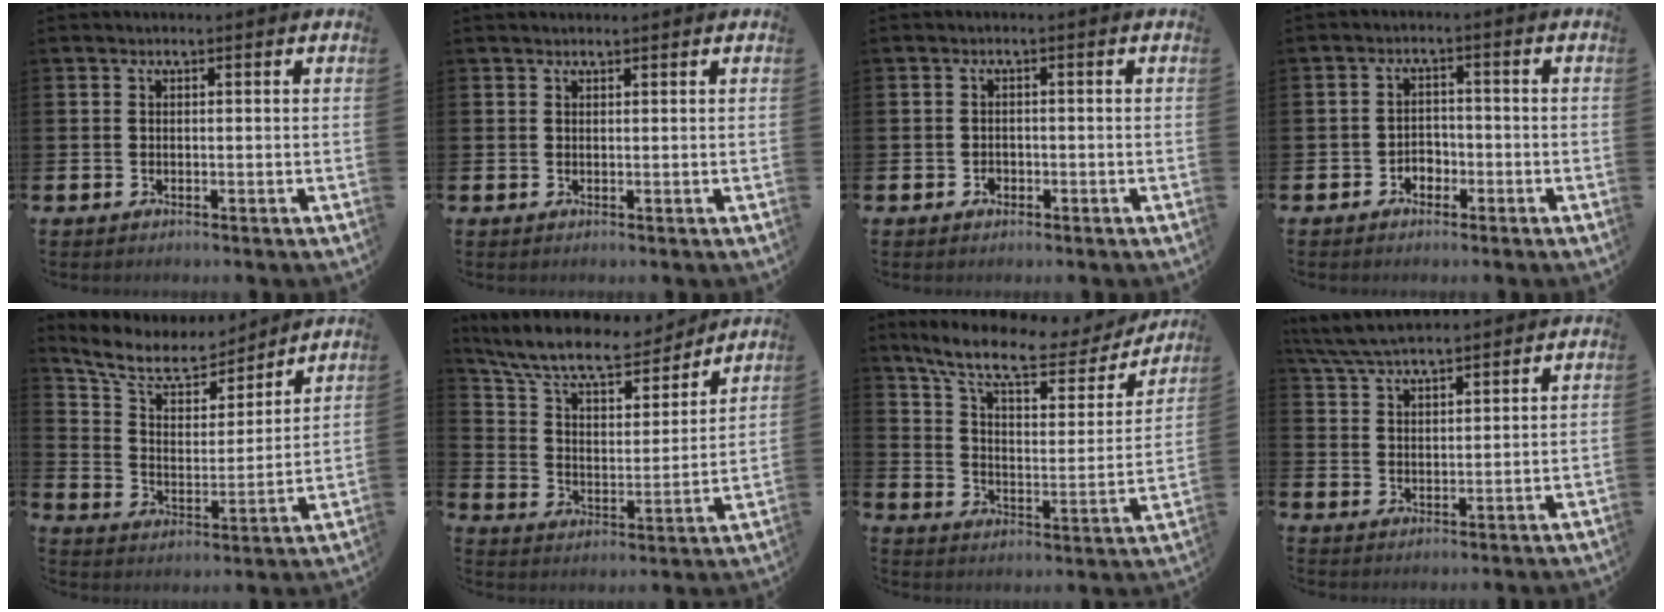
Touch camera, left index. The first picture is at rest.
{"total": 0.8, "force": [0.8, 0.2, 0.1], "torque": [0.007, -0.002, 0.012]}
{"total": 1.1, "force": [-0.5, 0.9, 0.3], "torque": [-0.007, 0.003, -0.013]}
{"total": 2.3, "force": [-1.6, 1.6, 0.6], "torque": [-0.014, 0.005, -0.036]}
{"total": 9.0, "force": [7.8, 3.4, 2.8], "torque": [-0.095, -0.052, 0.136]}
{"total": 10.8, "force": [9.7, 2.6, 3.9], "torque": [-0.114, -0.059, 0.169]}
{"total": 11.2, "force": [9.3, 3.0, 5.4], "torque": [-0.130, -0.052, 0.155]}
{"total": 6.0, "force": [5.7, 0.9, 1.4], "torque": [-0.051, -0.022, 0.105]}